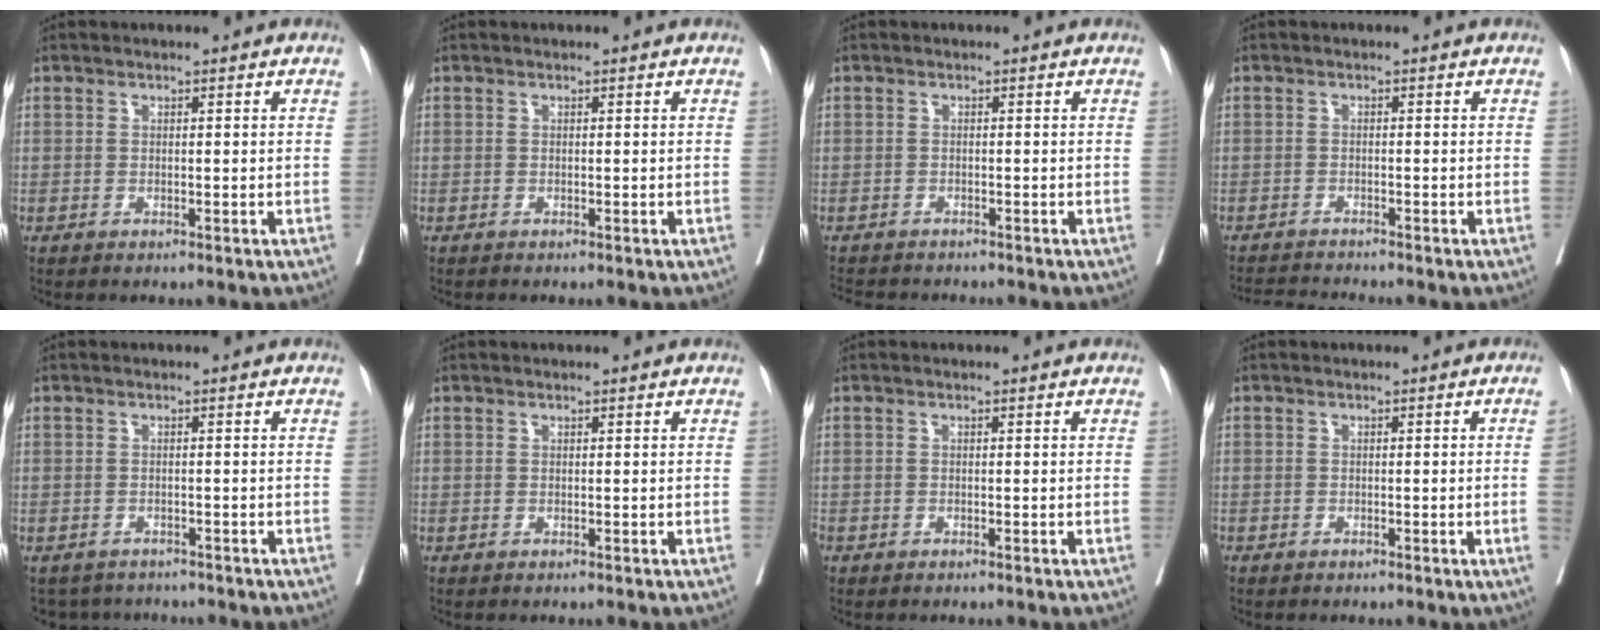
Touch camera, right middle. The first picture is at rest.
{"total": 0.0}
{"total": 4.8, "force": [-4.1, 2.4, 0.8], "torque": [-0.007, -0.002, -0.063]}
{"total": 3.0, "force": [-2.8, -1.1, 0.0], "torque": [-0.002, -0.018, -0.050]}
{"total": 4.4, "force": [-4.1, 1.5, -0.2], "torque": [0.008, 0.004, -0.056]}
{"total": 0.0}
{"total": 1.6, "force": [-1.0, 0.9, 1.0], "torque": [-0.031, 0.002, -0.016]}
{"total": 1.4, "force": [-0.5, -0.2, 1.3], "torque": [-0.017, 0.002, -0.009]}